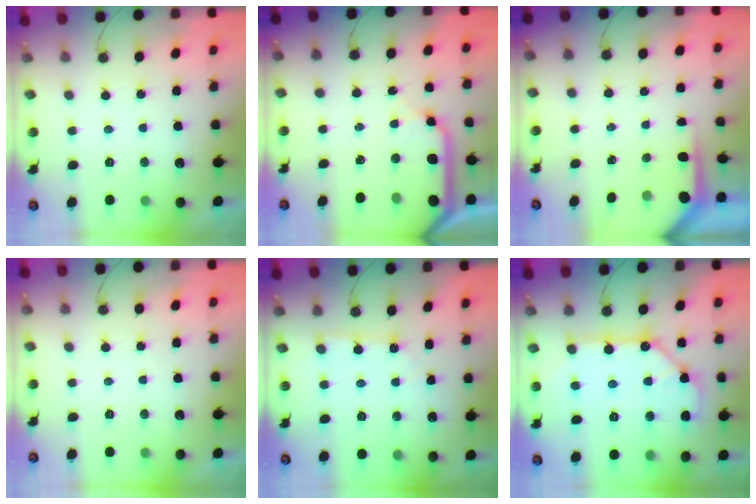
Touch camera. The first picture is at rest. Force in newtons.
{"total": 12.1, "press": 12.0, "slide": 1.4}
{"total": 3.6, "press": 3.6, "slide": 0.4}
{"total": 0.0}
{"total": 3.2, "press": 3.2, "slide": 0.5}
{"total": 11.6, "press": 11.6, "slide": 0.8}